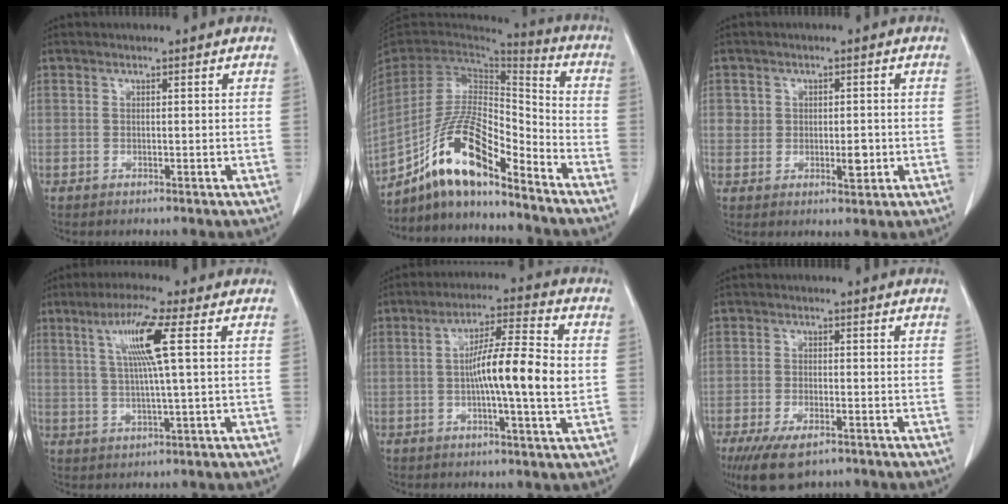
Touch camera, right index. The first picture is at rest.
{"total": 15.2, "force": [-10.7, 3.2, 10.4], "torque": [-0.204, 0.014, -0.194]}
{"total": 3.5, "force": [-0.1, 2.5, 2.5], "torque": [-0.026, -0.001, 0.006]}
{"total": 8.2, "force": [2.5, -0.6, 7.8], "torque": [-0.147, 0.009, 0.049]}
{"total": 11.9, "force": [-0.2, 0.7, 11.9], "torque": [-0.199, 0.008, -0.011]}
{"total": 7.7, "force": [-5.2, 2.9, 4.9], "torque": [-0.088, -0.013, -0.086]}